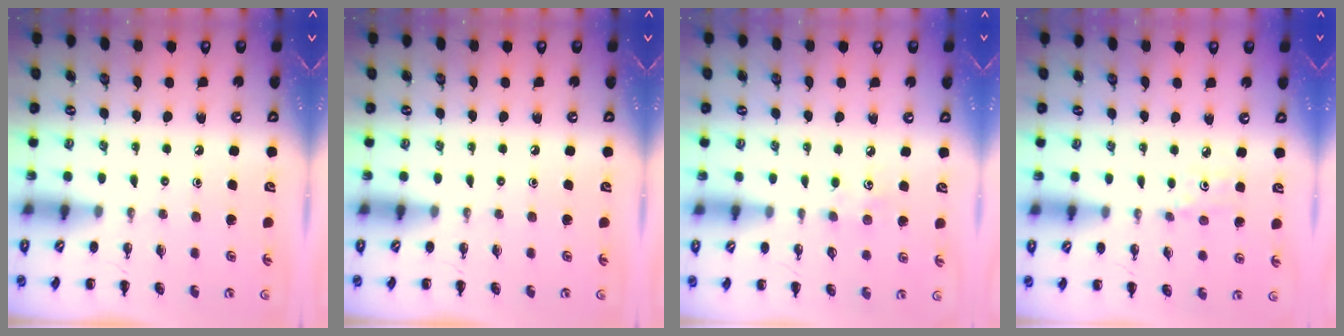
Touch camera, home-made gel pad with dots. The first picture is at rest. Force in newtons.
{"total": 0.0}
{"total": 4.2, "press": 4.0, "slide": 1.2}
{"total": 3.2, "press": 3.0, "slide": 1.0}